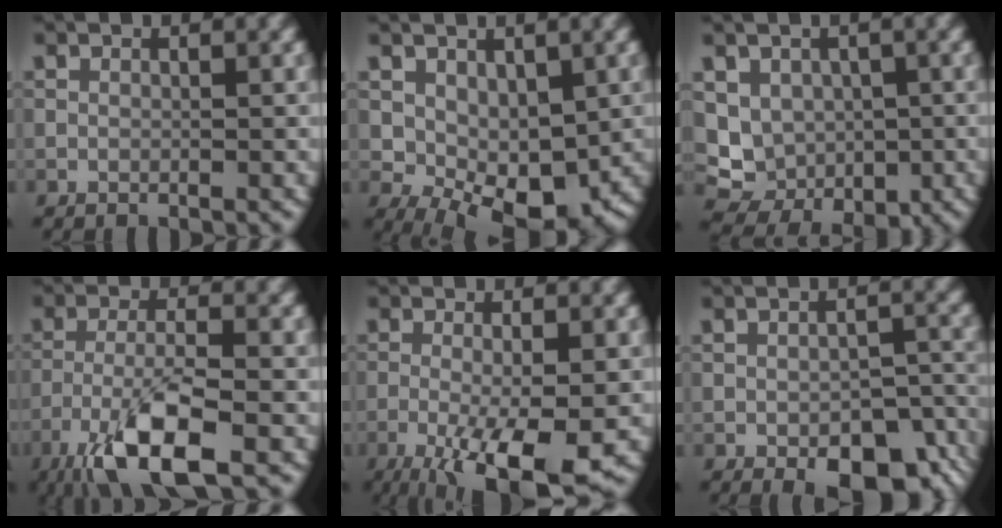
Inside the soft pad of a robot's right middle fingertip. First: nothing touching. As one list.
[{"total": 6.1, "force": [-0.5, 3.9, 4.7], "torque": [-0.083, -0.012, -0.003]}, {"total": 6.1, "force": [0.0, 5.3, 3.0], "torque": [-0.038, -0.013, 0.004]}, {"total": 7.5, "force": [-4.3, 1.9, 5.9], "torque": [-0.113, -0.002, -0.087]}, {"total": 8.7, "force": [-3.6, 2.2, 7.6], "torque": [-0.133, -0.013, -0.056]}, {"total": 8.6, "force": [-5.0, 3.6, 6.0], "torque": [-0.072, -0.015, -0.056]}]